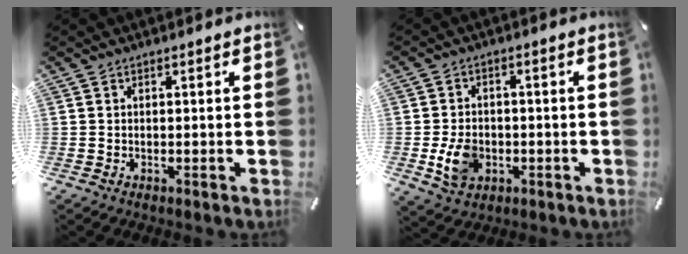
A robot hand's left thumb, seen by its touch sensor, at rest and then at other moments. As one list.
[{"total": 7.3, "force": [-1.6, 5.7, 4.3], "torque": [-0.080, 0.001, -0.028]}]